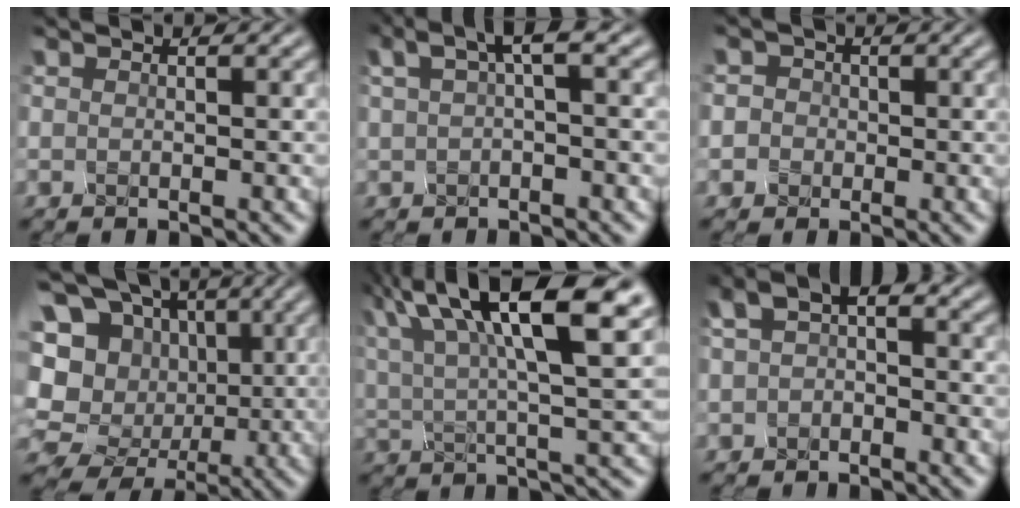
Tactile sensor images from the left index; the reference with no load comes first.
{"total": 2.2, "force": [0.8, 0.0, 2.1], "torque": [-0.041, 0.012, 0.025]}
{"total": 1.5, "force": [-0.2, 1.1, -1.0], "torque": [0.019, 0.007, 0.000]}
{"total": 13.7, "force": [-1.4, 12.9, 4.4], "torque": [-0.153, 0.004, -0.010]}
{"total": 13.2, "force": [6.6, 3.6, 10.8], "torque": [-0.206, 0.023, 0.121]}
{"total": 1.8, "force": [-0.3, 1.1, 1.4], "torque": [-0.033, 0.011, -0.001]}